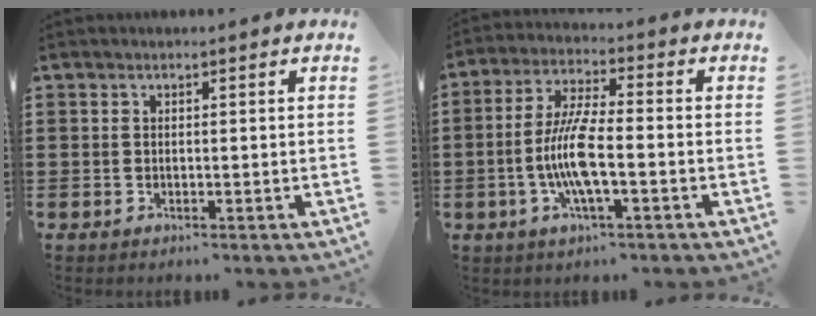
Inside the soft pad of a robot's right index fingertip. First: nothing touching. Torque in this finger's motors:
{"motor_torque": [2.14, 0.00, 1.05, 0.21]}